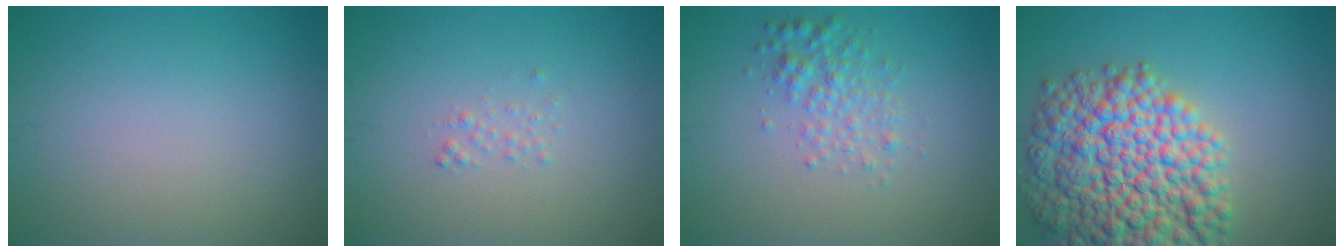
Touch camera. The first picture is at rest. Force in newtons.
{"total": 0.7, "press": 0.7, "slide": 0.1}
{"total": 2.5, "press": 2.5, "slide": 0.0}
{"total": 12.4, "press": 12.3, "slide": 0.4}